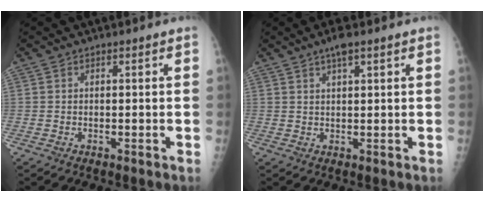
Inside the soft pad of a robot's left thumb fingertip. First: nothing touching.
{"total": 3.3, "force": [2.3, 1.0, 2.2], "torque": [-0.030, -0.003, 0.038]}